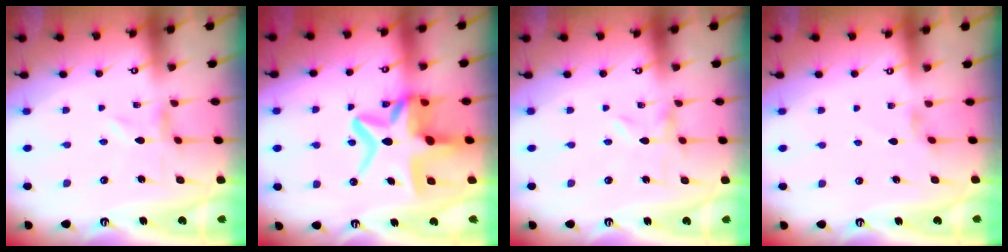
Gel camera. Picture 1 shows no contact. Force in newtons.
{"total": 17.3, "press": 17.1, "slide": 2.0}
{"total": 0.0}
{"total": 1.2, "press": 1.1, "slide": 0.3}